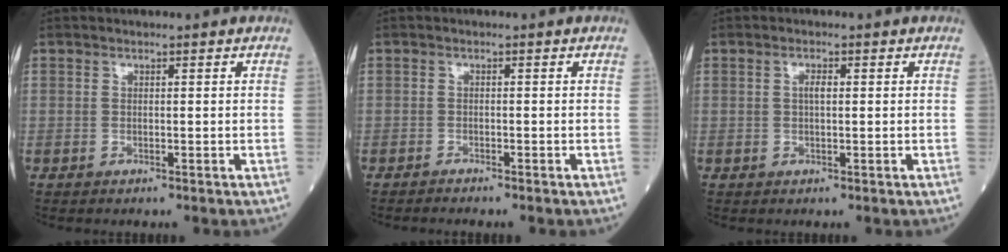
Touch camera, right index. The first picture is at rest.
{"total": 1.2, "force": [-1.2, -0.1, 0.3], "torque": [-0.006, -0.001, -0.018]}
{"total": 1.4, "force": [0.2, 0.5, 1.3], "torque": [-0.026, 0.004, 0.002]}